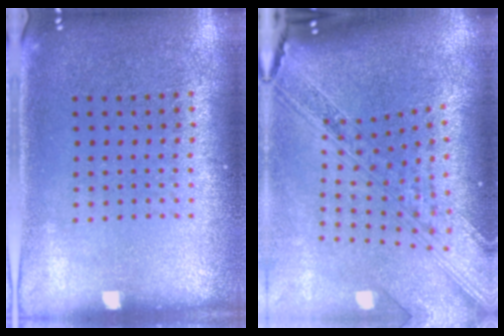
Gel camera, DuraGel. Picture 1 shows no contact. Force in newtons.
{"total": 4.1, "press": 2.9, "slide": 2.9}